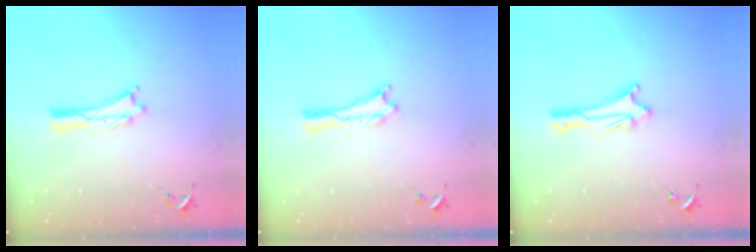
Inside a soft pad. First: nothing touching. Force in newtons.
{"total": 0.0}
{"total": 2.0, "press": 1.8, "slide": 0.8}